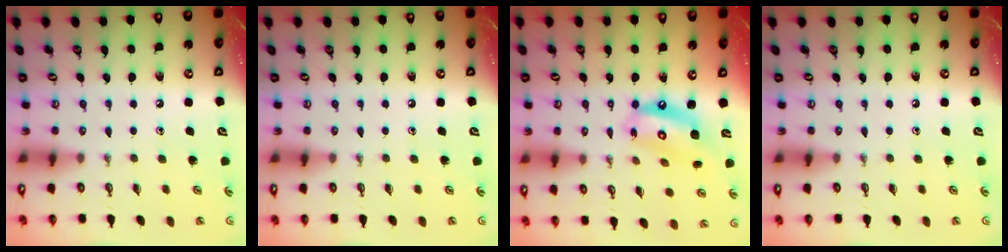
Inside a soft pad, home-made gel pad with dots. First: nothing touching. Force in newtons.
{"total": 0.0}
{"total": 12.5, "press": 12.4, "slide": 1.4}
{"total": 0.0}